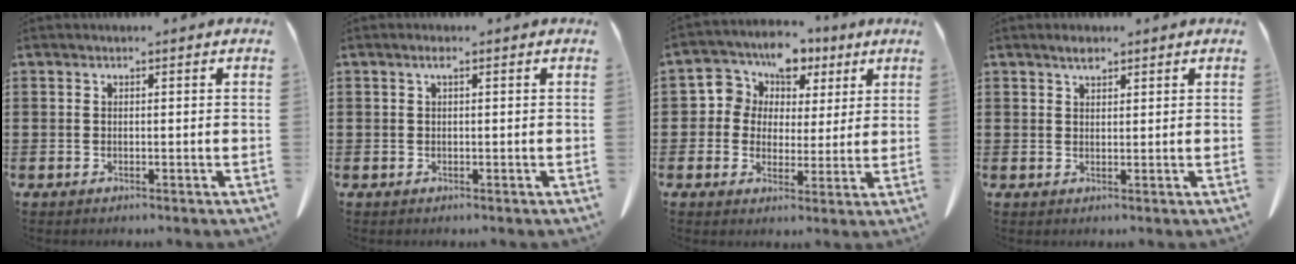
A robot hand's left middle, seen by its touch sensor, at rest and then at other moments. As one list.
[{"total": 0.9, "force": [0.3, 0.3, 0.8], "torque": [-0.017, 0.005, 0.003]}, {"total": 6.5, "force": [3.0, 5.7, 0.8], "torque": [-0.052, -0.008, 0.048]}, {"total": 1.9, "force": [1.5, 0.7, 0.9], "torque": [-0.020, 0.003, 0.028]}]